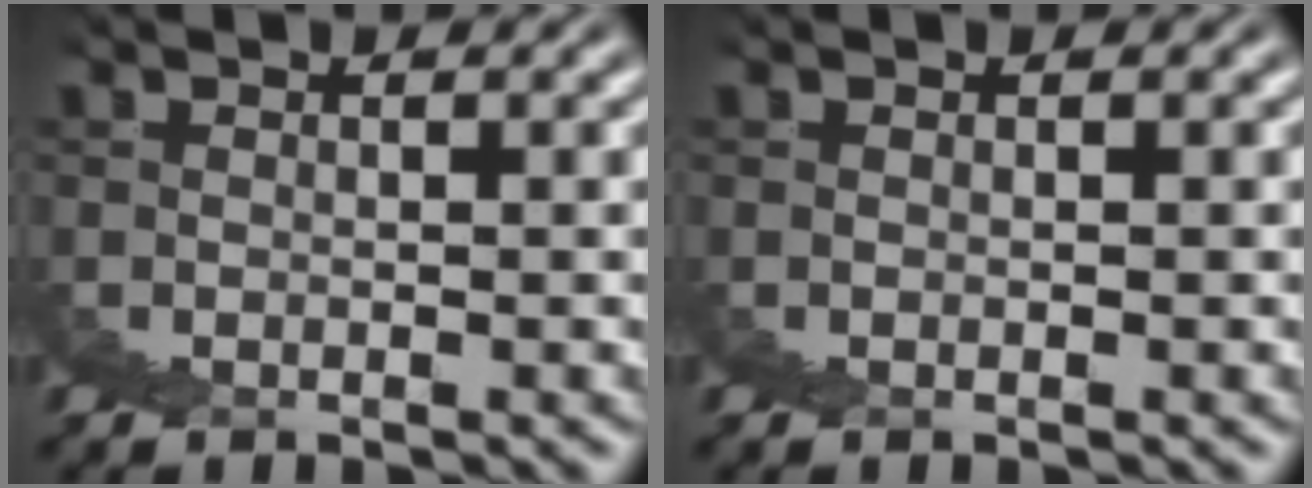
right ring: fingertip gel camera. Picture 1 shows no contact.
{"total": 0.0}